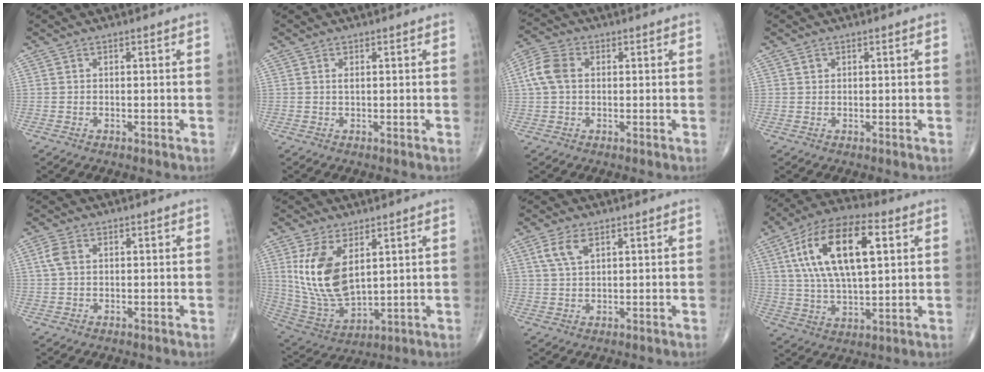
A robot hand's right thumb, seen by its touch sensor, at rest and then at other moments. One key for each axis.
{"total": 0.6, "fx": 0.1, "fy": 0.1, "fz": 0.6, "tx": -0.017, "ty": -0.002, "tz": 0.002}
{"total": 6.4, "fx": 0.8, "fy": 4.5, "fz": 4.5, "tx": -0.104, "ty": 0.018, "tz": 0.011}
{"total": 0.8, "fx": 0.4, "fy": 0.7, "fz": 0.3, "tx": 0.002, "ty": -0.001, "tz": 0.007}
{"total": 3.0, "fx": 0.7, "fy": 2.0, "fz": 2.2, "tx": -0.056, "ty": 0.008, "tz": 0.014}
{"total": 14.5, "fx": 4.3, "fy": 7.5, "fz": 11.6, "tx": -0.224, "ty": -0.023, "tz": 0.104}
{"total": 4.7, "fx": 2.2, "fy": 2.3, "fz": 3.5, "tx": -0.073, "ty": 0.002, "tz": 0.049}
{"total": 19.5, "fx": 5.5, "fy": 8.6, "fz": 16.6, "tx": -0.299, "ty": 0.007, "tz": 0.093}